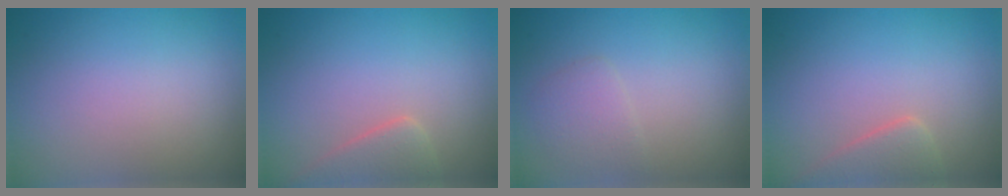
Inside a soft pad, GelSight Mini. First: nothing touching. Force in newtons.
{"total": 2.6, "press": 2.6, "slide": 0.3}
{"total": 1.9, "press": 1.9, "slide": 0.0}
{"total": 2.6, "press": 2.6, "slide": 0.3}